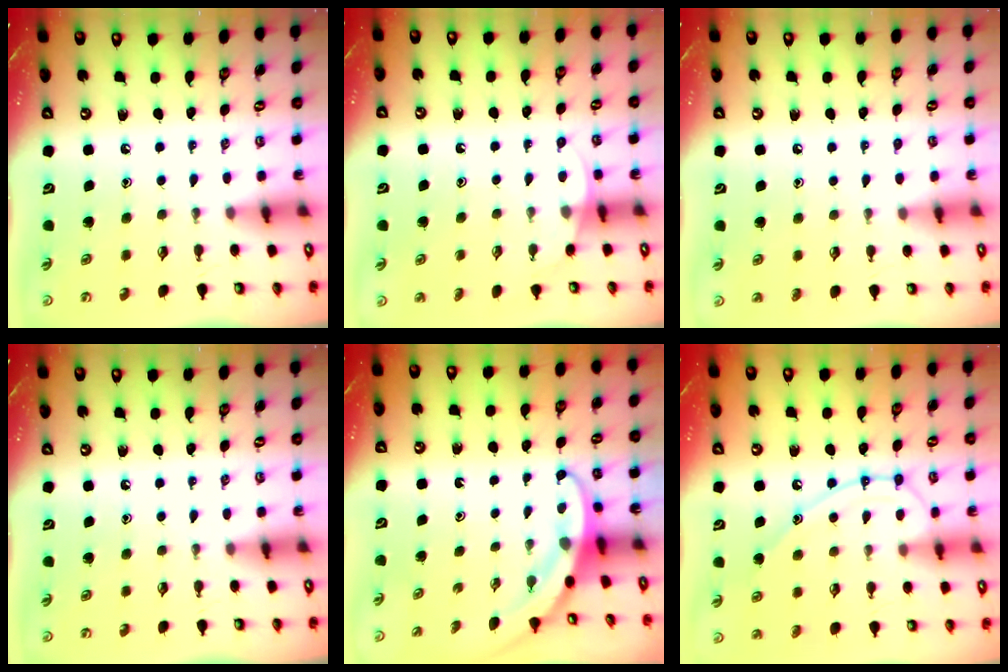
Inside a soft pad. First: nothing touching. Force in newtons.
{"total": 4.5, "press": 4.5, "slide": 0.4}
{"total": 2.4, "press": 2.4, "slide": 0.2}
{"total": 0.0}
{"total": 3.6, "press": 3.5, "slide": 0.4}
{"total": 13.6, "press": 13.5, "slide": 1.3}